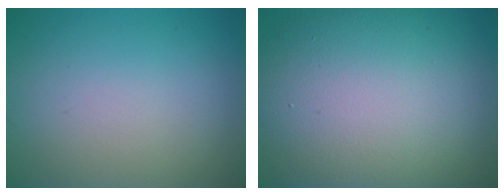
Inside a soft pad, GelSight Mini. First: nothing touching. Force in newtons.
{"total": 15.9, "press": 15.9, "slide": 0.8}